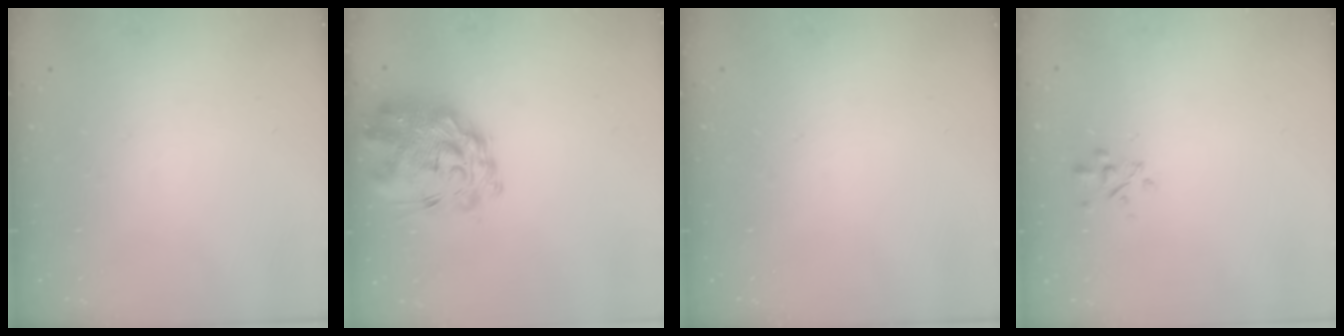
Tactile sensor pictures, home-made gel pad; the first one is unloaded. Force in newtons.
{"total": 9.6, "press": 9.0, "slide": 3.5}
{"total": 0.0}
{"total": 2.8, "press": 2.7, "slide": 0.9}